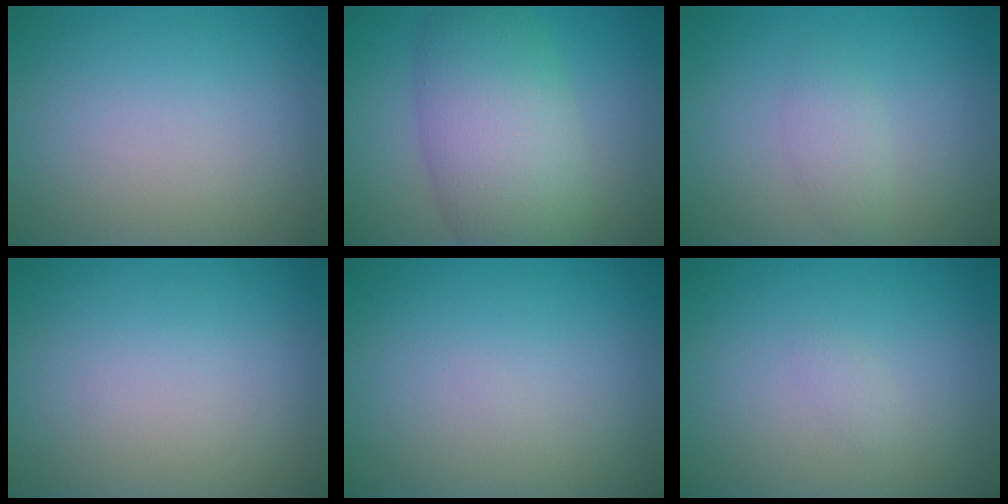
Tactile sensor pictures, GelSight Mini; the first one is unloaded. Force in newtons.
{"total": 8.0, "press": 8.0, "slide": 0.4}
{"total": 1.4, "press": 1.4, "slide": 0.0}
{"total": 0.0}
{"total": 0.0}
{"total": 0.6, "press": 0.6, "slide": 0.0}